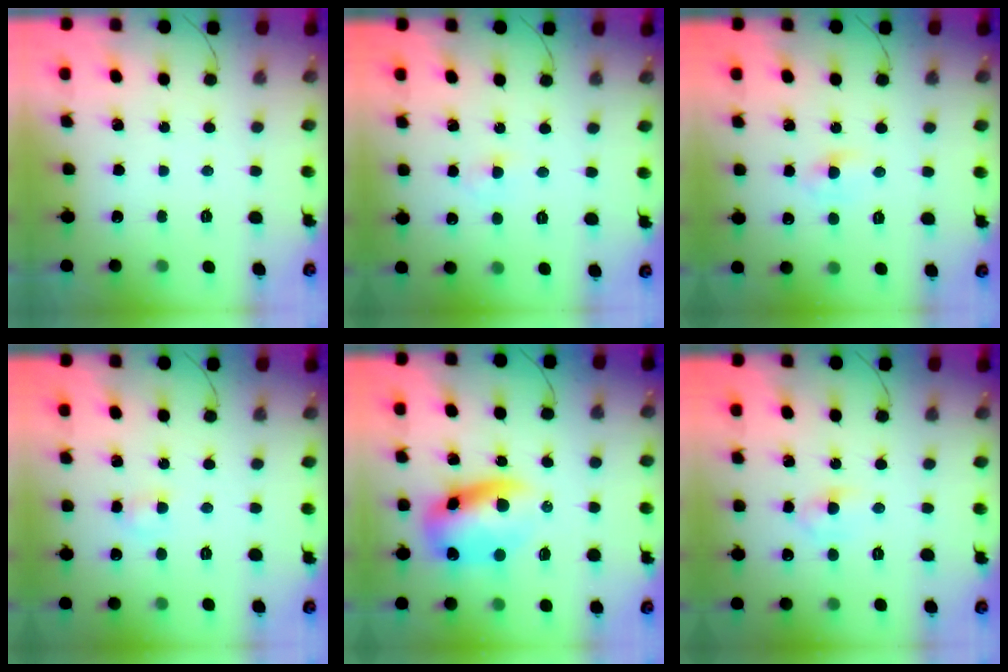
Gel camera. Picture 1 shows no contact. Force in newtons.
{"total": 2.1, "press": 1.9, "slide": 0.9}
{"total": 2.0, "press": 1.8, "slide": 0.9}
{"total": 2.6, "press": 2.3, "slide": 1.1}
{"total": 10.8, "press": 10.5, "slide": 2.5}
{"total": 3.6, "press": 3.3, "slide": 1.3}